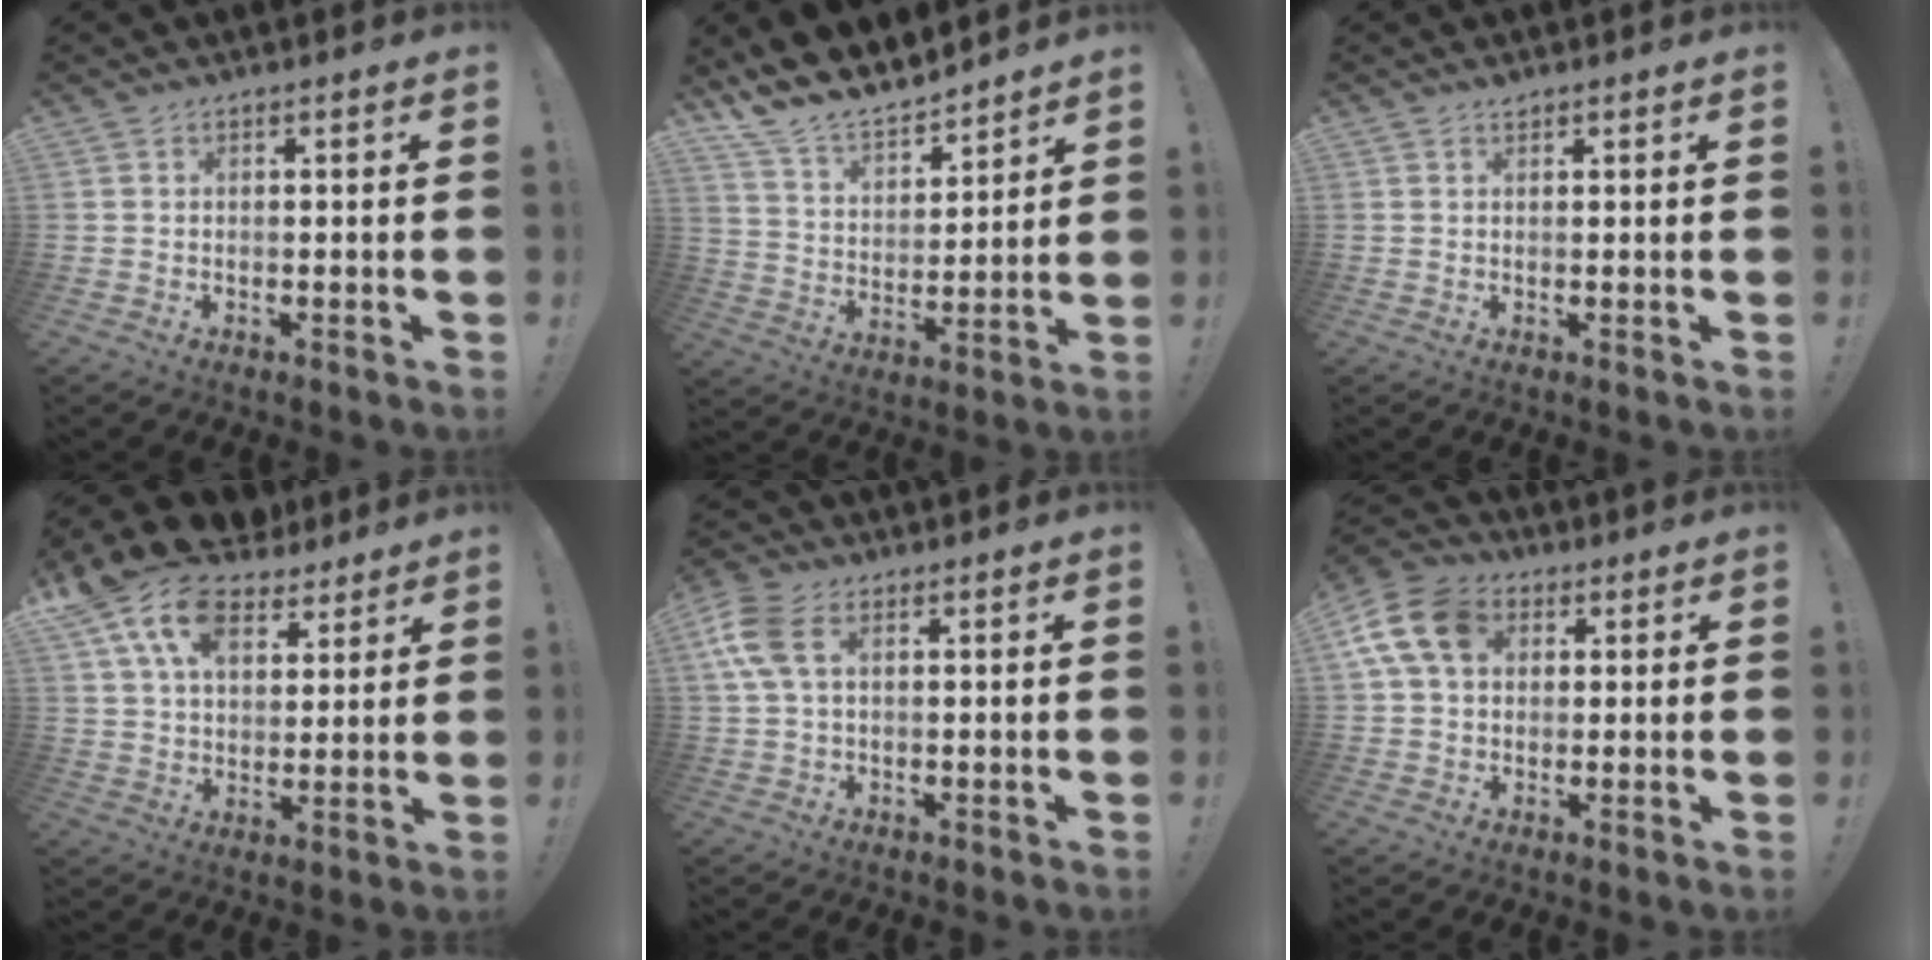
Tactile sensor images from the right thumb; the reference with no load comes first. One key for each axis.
{"total": 12.5, "fx": 11.8, "fy": 3.5, "fz": 2.4, "tx": -0.078, "ty": -0.101, "tz": 0.217}
{"total": 1.0, "fx": 0.9, "fy": 0.3, "fz": 0.2, "tx": 0.002, "ty": -0.004, "tz": 0.018}
{"total": 17.0, "fx": 10.6, "fy": 10.1, "fz": 8.7, "tx": -0.163, "ty": -0.060, "tz": 0.197}
{"total": 8.9, "fx": 2.6, "fy": 5.2, "fz": 6.7, "tx": -0.158, "ty": 0.008, "tz": 0.051}
{"total": 13.7, "fx": 4.2, "fy": 10.1, "fz": 8.3, "tx": -0.155, "ty": 0.001, "tz": 0.084}